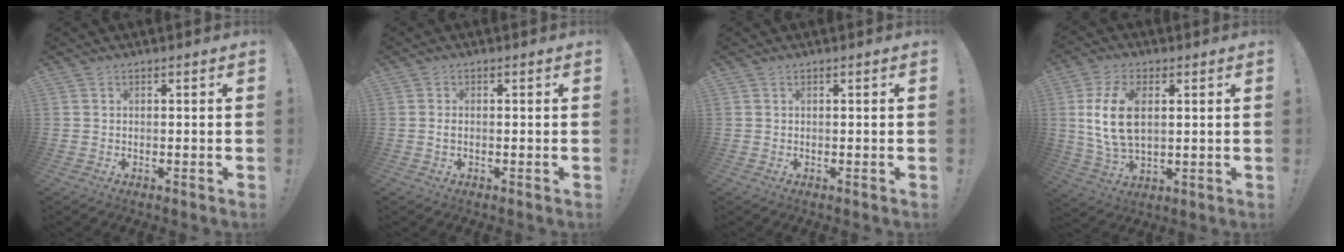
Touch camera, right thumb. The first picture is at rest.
{"total": 0.9, "force": [-0.2, 0.3, 0.9], "torque": [-0.015, 0.003, -0.004]}
{"total": 0.0}
{"total": 13.2, "force": [2.3, 7.6, 10.5], "torque": [-0.201, -0.006, 0.042]}